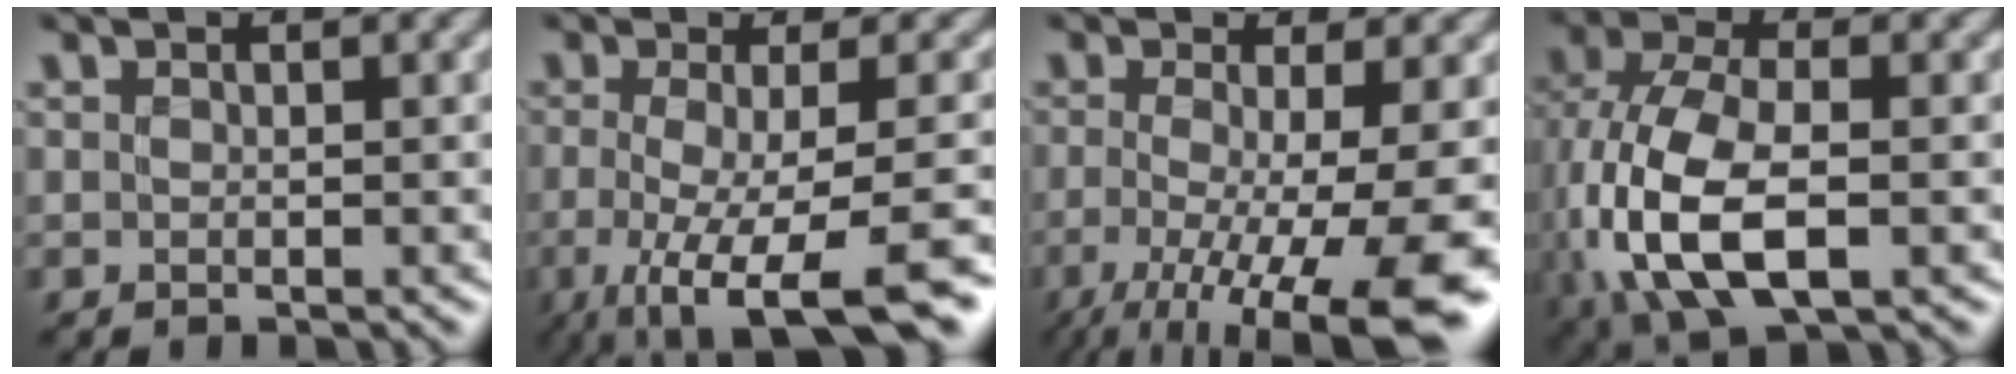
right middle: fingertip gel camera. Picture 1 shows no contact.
{"total": 9.0, "force": [-3.7, 2.2, 7.9], "torque": [-0.100, -0.017, -0.060]}
{"total": 11.4, "force": [-3.5, 2.9, 10.4], "torque": [-0.144, -0.019, -0.047]}
{"total": 11.1, "force": [-2.5, 6.0, 8.9], "torque": [-0.210, -0.010, -0.048]}